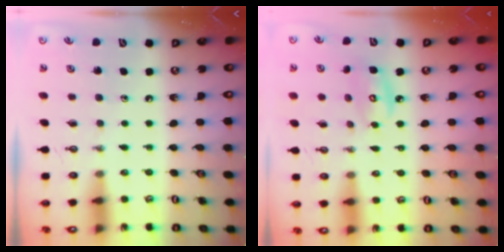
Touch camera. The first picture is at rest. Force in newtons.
{"total": 5.7, "press": 5.7, "slide": 0.3}